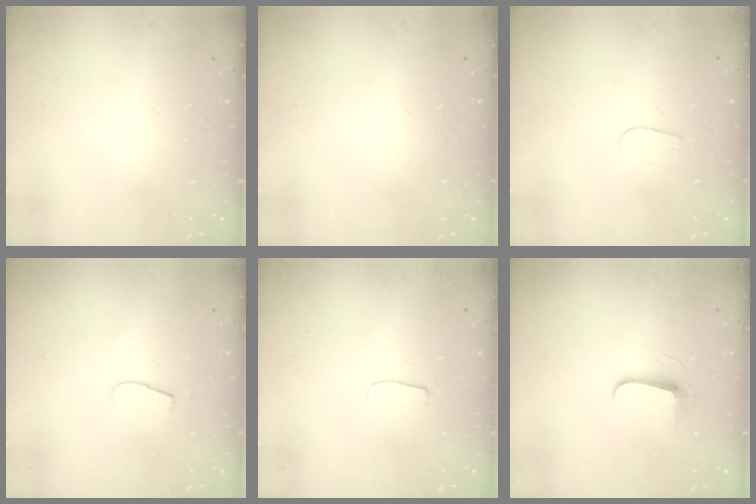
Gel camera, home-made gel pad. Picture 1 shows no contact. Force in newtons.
{"total": 0.0}
{"total": 3.1, "press": 3.1, "slide": 0.2}
{"total": 5.2, "press": 5.2, "slide": 0.6}
{"total": 4.5, "press": 4.4, "slide": 0.5}
{"total": 6.2, "press": 6.2, "slide": 0.8}